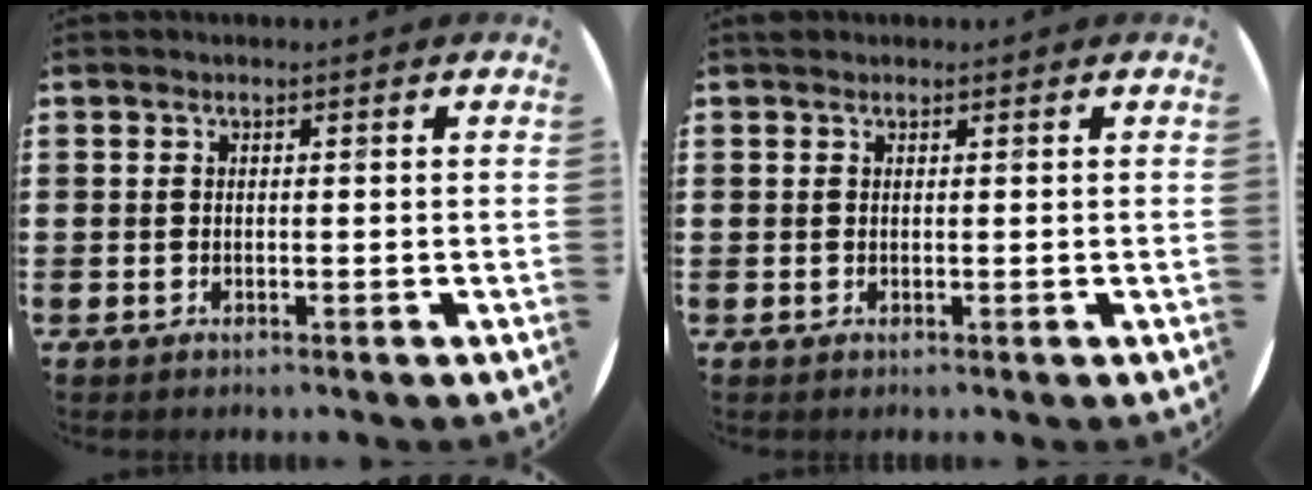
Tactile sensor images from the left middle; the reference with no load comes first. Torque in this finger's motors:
{"motor_torque": [-0.01, 0.06, -0.01, 0.00]}